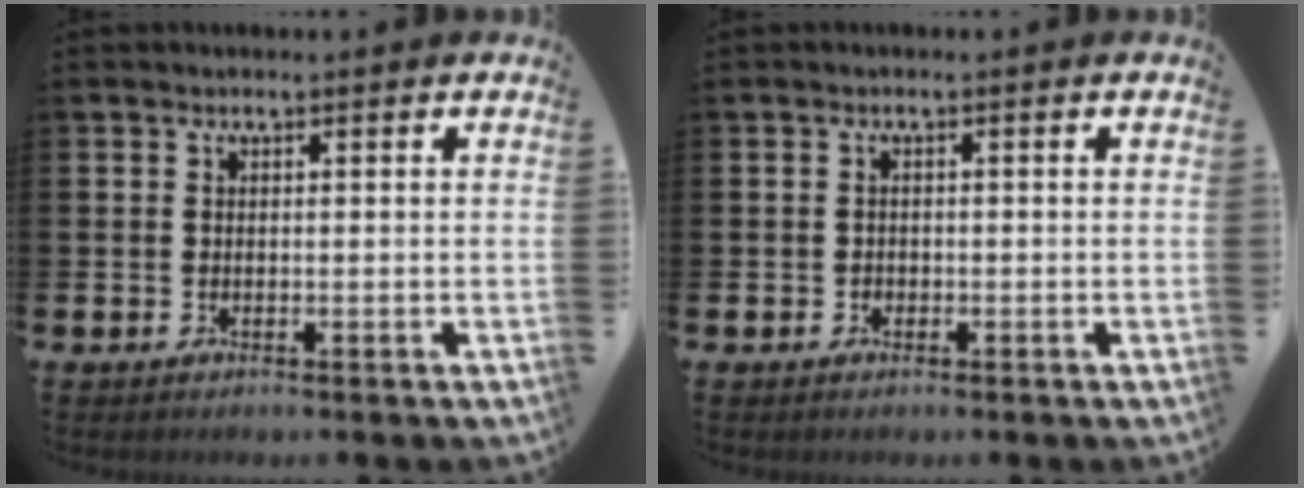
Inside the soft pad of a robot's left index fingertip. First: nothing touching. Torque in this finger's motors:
{"motor_torque": [0.07, -0.04, 0.00, 0.02]}